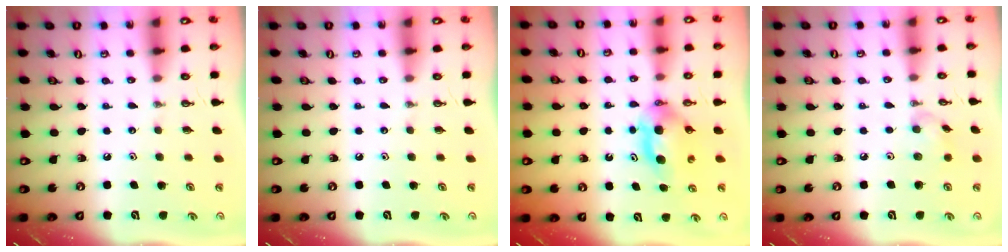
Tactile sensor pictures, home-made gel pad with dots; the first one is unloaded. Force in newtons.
{"total": 0.0}
{"total": 6.2, "press": 5.6, "slide": 2.7}
{"total": 5.9, "press": 5.8, "slide": 1.2}